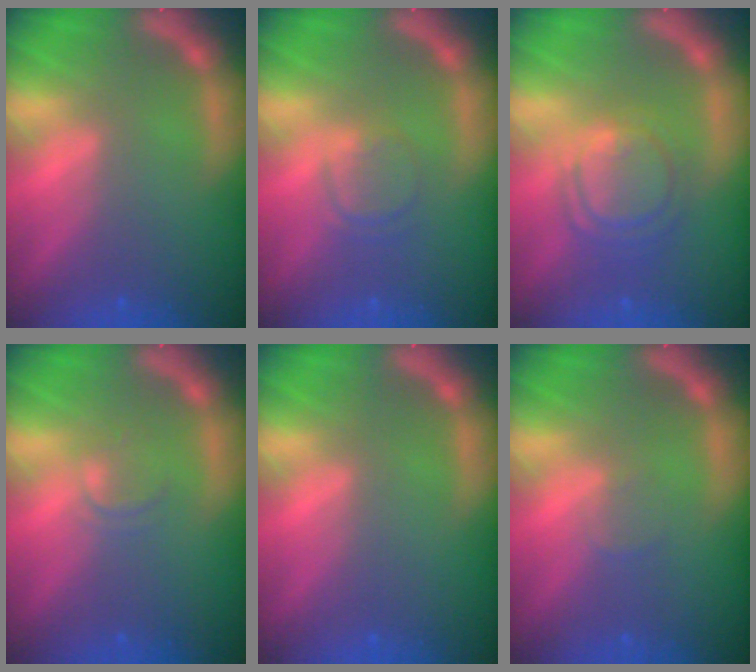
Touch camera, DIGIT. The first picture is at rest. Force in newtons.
{"total": 2.4}
{"total": 5.6}
{"total": 1.4}
{"total": 0.0}
{"total": 1.0}